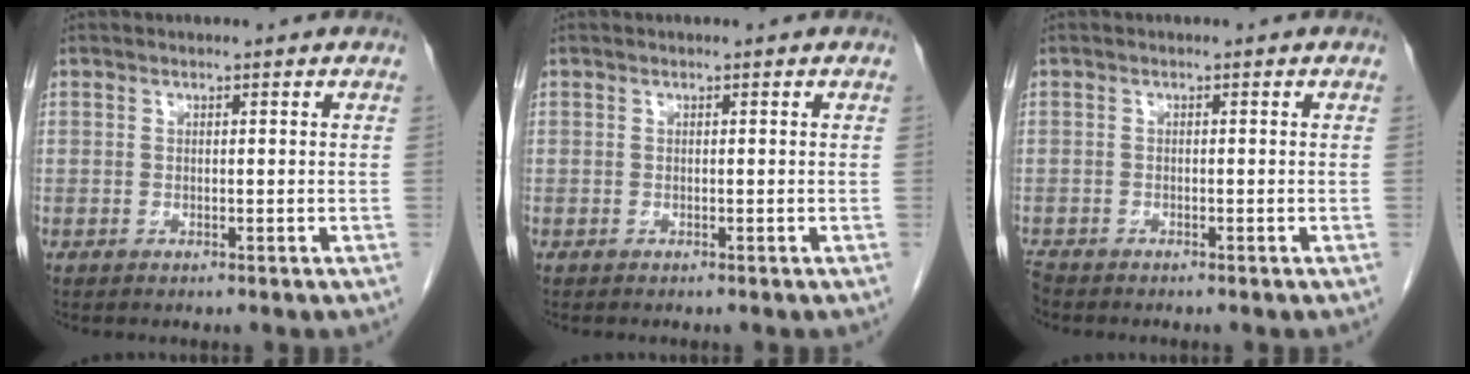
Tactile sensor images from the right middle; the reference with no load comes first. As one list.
[{"total": 0.0}, {"total": 1.5, "force": [-1.5, 0.4, 0.3], "torque": [-0.010, -0.005, -0.027]}]